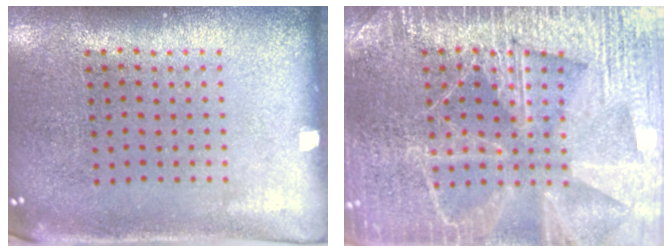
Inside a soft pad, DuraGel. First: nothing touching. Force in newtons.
{"total": 6.6, "press": 6.5, "slide": 0.9}